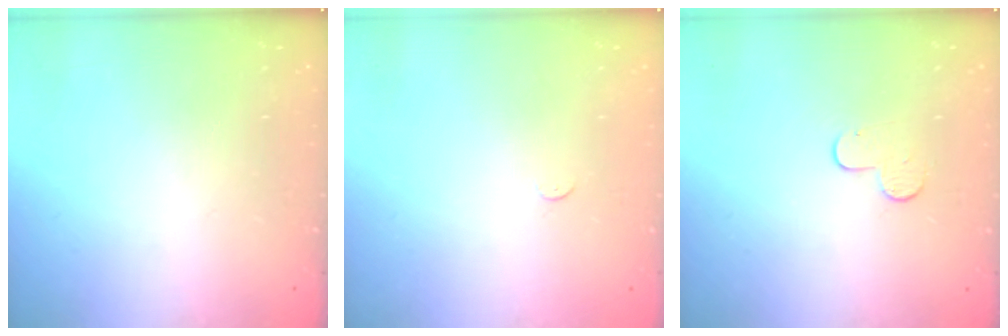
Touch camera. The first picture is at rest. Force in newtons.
{"total": 2.3, "press": 2.3, "slide": 0.3}
{"total": 6.6, "press": 6.5, "slide": 0.6}